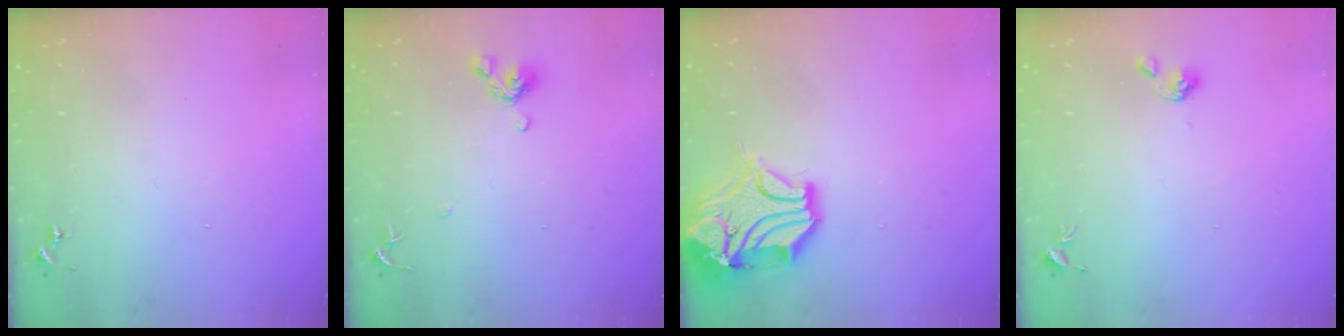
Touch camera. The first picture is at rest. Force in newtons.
{"total": 8.7, "press": 8.5, "slide": 1.8}
{"total": 16.8, "press": 16.6, "slide": 2.4}
{"total": 4.8, "press": 4.8, "slide": 0.8}